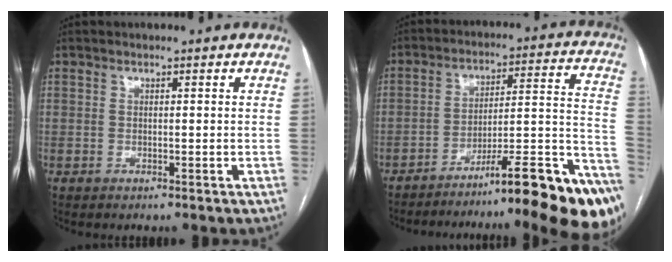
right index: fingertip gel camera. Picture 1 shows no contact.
{"total": 22.9, "force": [-17.2, 1.2, 15.1], "torque": [-0.115, 0.034, -0.247]}